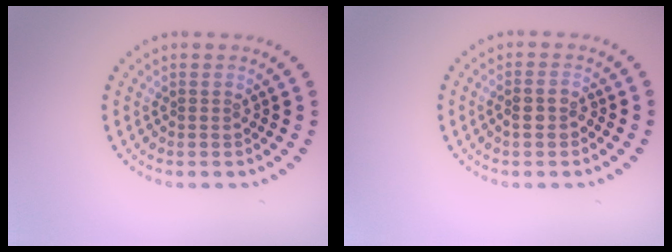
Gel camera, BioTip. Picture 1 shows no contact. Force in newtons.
{"total": 1.3, "press": 1.2, "slide": 0.5}